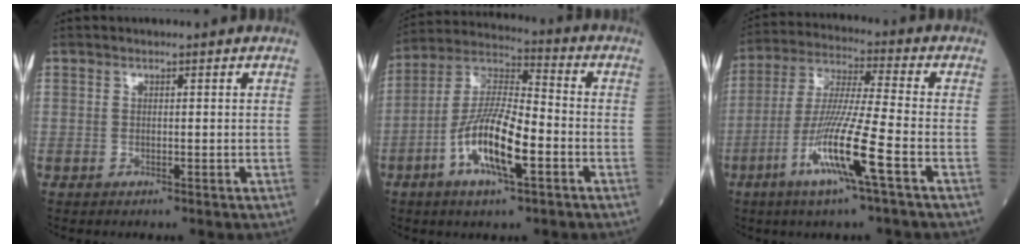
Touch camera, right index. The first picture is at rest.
{"total": 13.0, "force": [-4.5, 2.8, 11.8], "torque": [-0.235, 0.000, -0.085]}
{"total": 12.6, "force": [-5.2, -0.6, 11.5], "torque": [-0.230, -0.014, -0.103]}